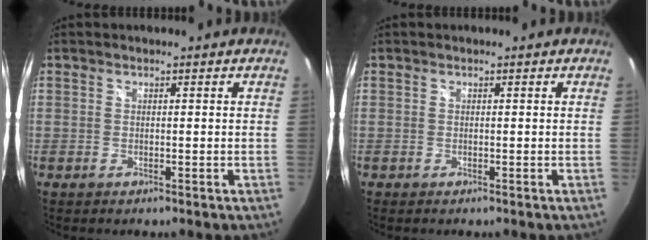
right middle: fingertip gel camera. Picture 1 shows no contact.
{"total": 0.0}